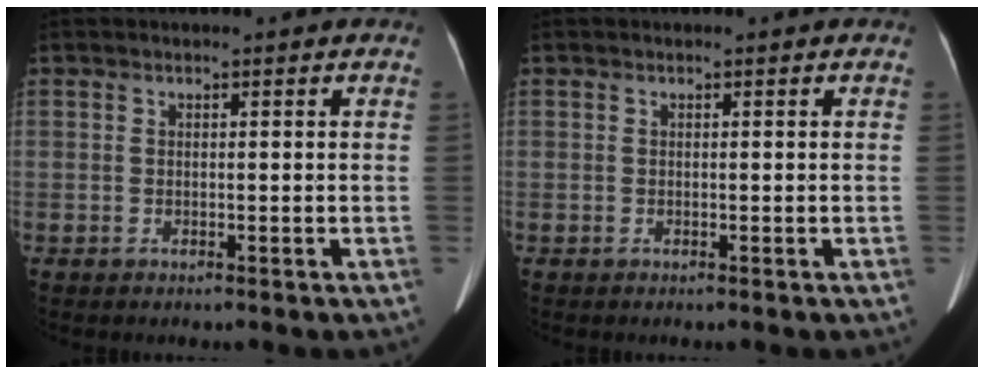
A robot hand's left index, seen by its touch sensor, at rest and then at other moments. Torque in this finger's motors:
{"motor_torque": [0.01, 0.01, 0.00, -0.01]}